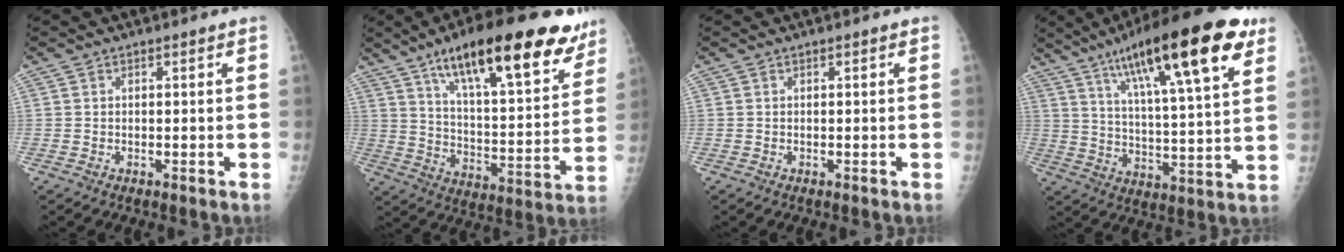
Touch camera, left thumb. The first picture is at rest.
{"total": 25.6, "force": [15.9, 7.8, 18.5], "torque": [-0.246, -0.045, 0.248]}
{"total": 0.0}
{"total": 24.2, "force": [13.2, 5.1, 19.7], "torque": [-0.302, -0.023, 0.210]}